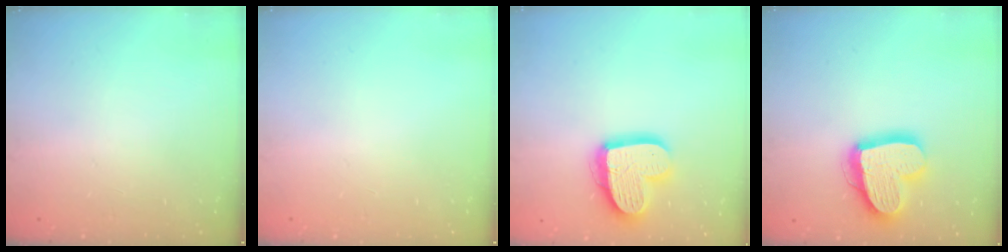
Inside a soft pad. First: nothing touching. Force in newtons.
{"total": 0.0}
{"total": 16.2, "press": 16.2, "slide": 1.1}
{"total": 17.6, "press": 17.5, "slide": 1.9}